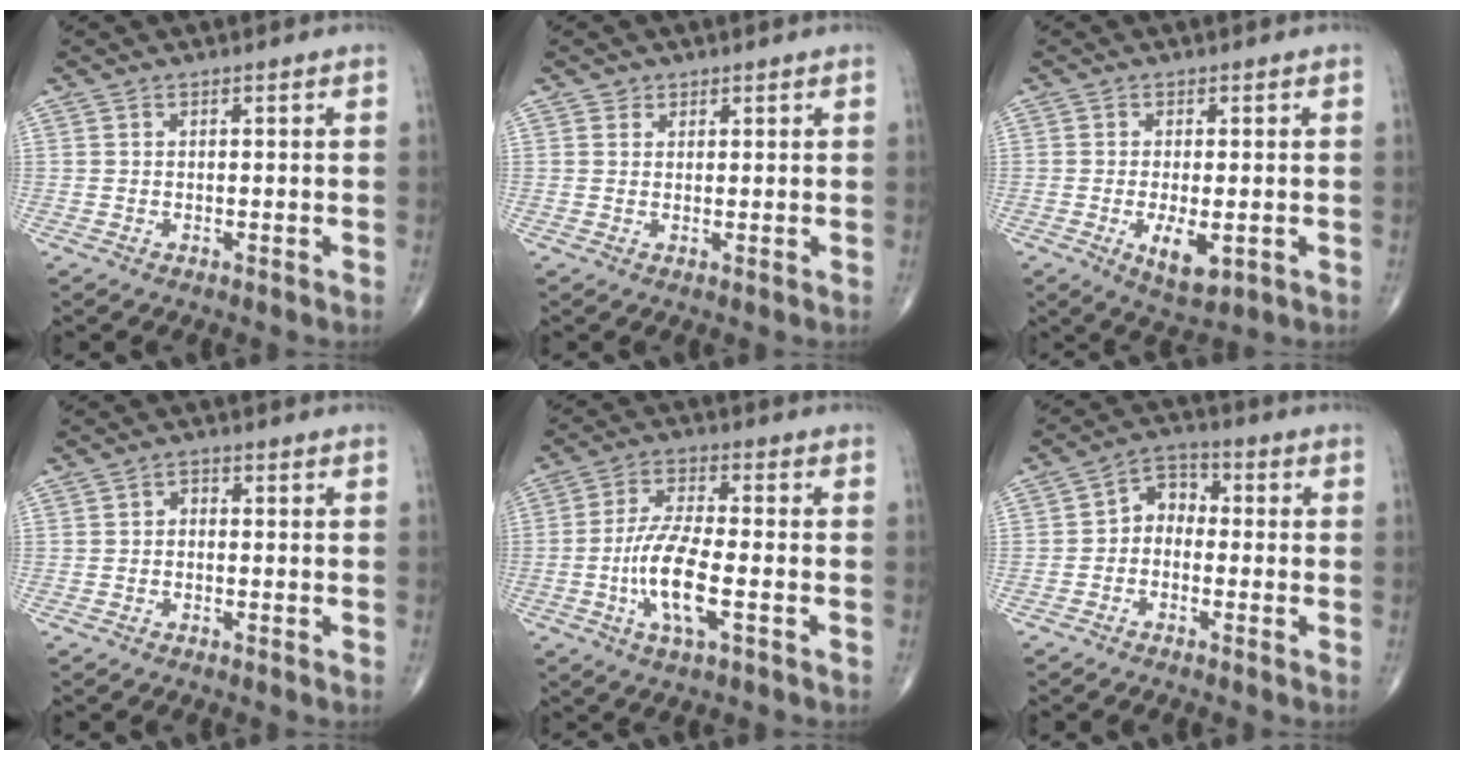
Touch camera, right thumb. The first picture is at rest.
{"total": 1.3, "force": [0.8, 1.1, 0.0], "torque": [0.014, -0.003, 0.006]}
{"total": 6.2, "force": [-1.6, 2.6, 5.4], "torque": [-0.088, -0.013, -0.019]}
{"total": 1.5, "force": [-0.3, 1.1, 0.9], "torque": [-0.005, 0.007, -0.010]}
{"total": 10.6, "force": [-3.0, 3.1, 9.7], "torque": [-0.203, 0.012, -0.057]}
{"total": 5.5, "force": [-0.9, 4.2, 3.3], "torque": [-0.031, 0.028, -0.035]}